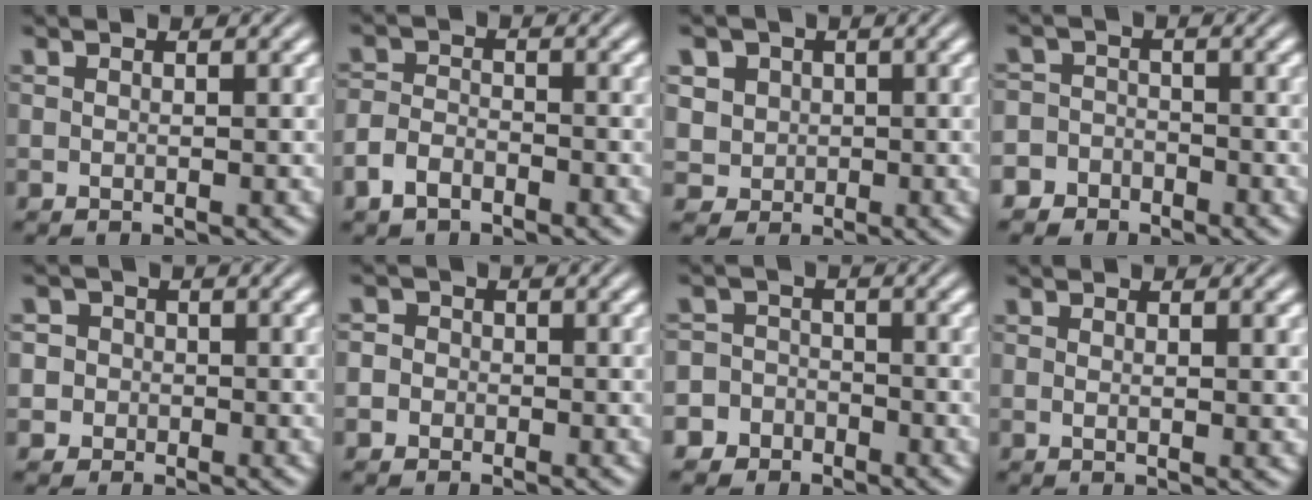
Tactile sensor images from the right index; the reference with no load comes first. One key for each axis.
{"total": 2.3, "fx": -2.1, "fy": 0.8, "fz": 0.6, "tx": -0.004, "ty": -0.007, "tz": -0.034}
{"total": 8.2, "fx": 0.3, "fy": 7.7, "fz": 2.9, "tx": -0.080, "ty": -0.037, "tz": 0.011}
{"total": 5.3, "fx": -3.3, "fy": 4.1, "fz": 0.2, "tx": 0.001, "ty": -0.016, "tz": -0.063}
{"total": 5.1, "fx": -0.7, "fy": 4.9, "fz": 1.2, "tx": -0.029, "ty": -0.012, "tz": -0.019}
{"total": 2.3, "fx": -0.8, "fy": 2.1, "fz": 0.1, "tx": 0.002, "ty": -0.002, "tz": -0.022}
{"total": 6.8, "fx": -3.4, "fy": 5.9, "fz": 0.7, "tx": -0.015, "ty": -0.023, "tz": -0.066}
{"total": 0.9, "fx": 0.4, "fy": -0.4, "fz": 0.7, "tx": -0.010, "ty": -0.007, "tz": 0.010}